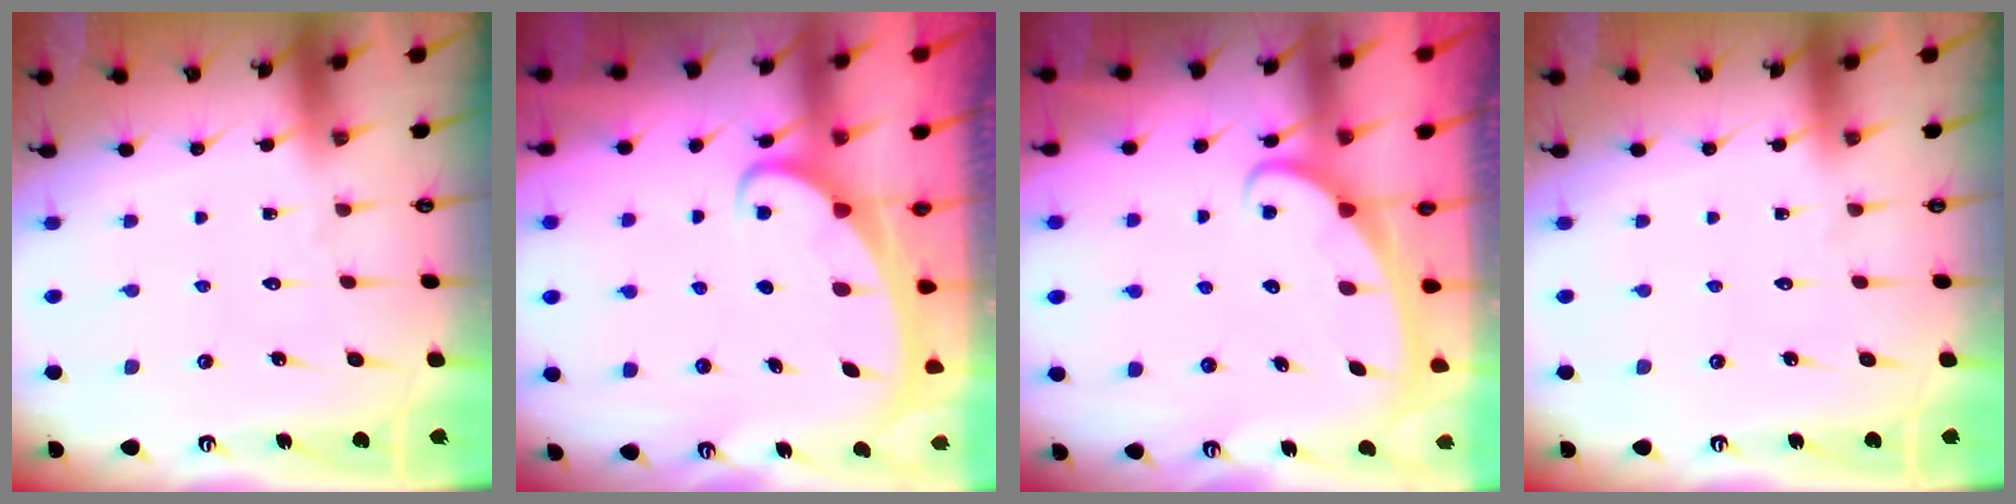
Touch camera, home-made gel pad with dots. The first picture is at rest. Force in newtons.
{"total": 2.1, "press": 2.1, "slide": 0.3}
{"total": 2.4, "press": 2.4, "slide": 0.3}
{"total": 0.0}